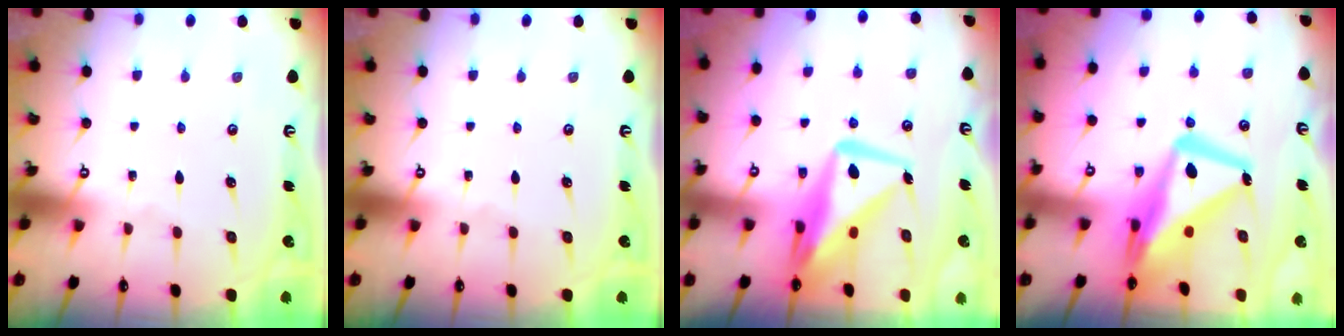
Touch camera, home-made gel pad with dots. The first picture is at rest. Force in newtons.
{"total": 0.0}
{"total": 12.9, "press": 12.8, "slide": 1.5}
{"total": 16.9, "press": 16.9, "slide": 1.7}